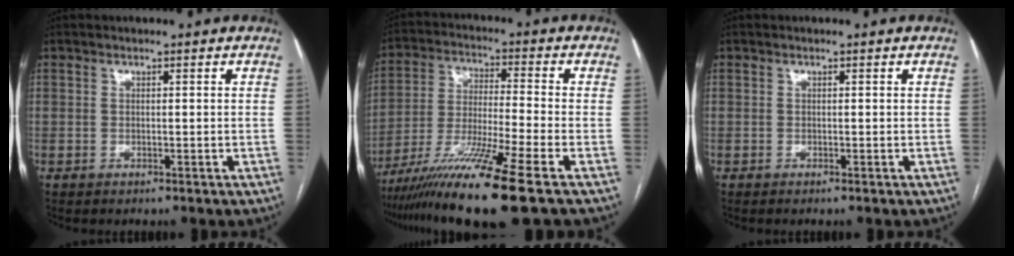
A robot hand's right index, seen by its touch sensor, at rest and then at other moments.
{"total": 15.3, "force": [-10.2, -1.5, 11.3], "torque": [-0.219, -0.038, -0.183]}
{"total": 0.0}